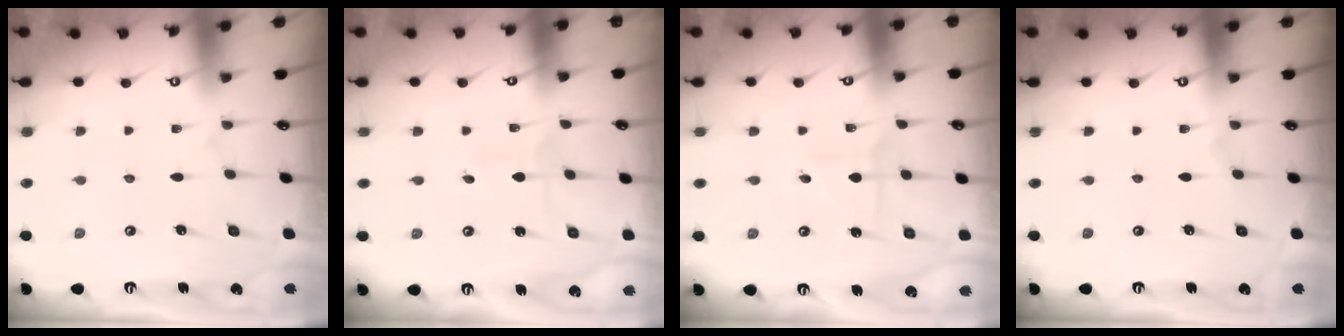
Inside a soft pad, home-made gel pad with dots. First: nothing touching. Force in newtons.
{"total": 0.6, "press": 0.6, "slide": 0.1}
{"total": 2.6, "press": 2.6, "slide": 0.2}
{"total": 0.0}